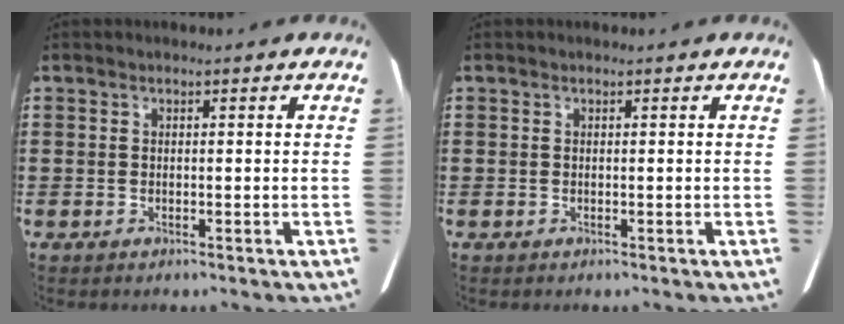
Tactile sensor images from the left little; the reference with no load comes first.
{"total": 0.0}